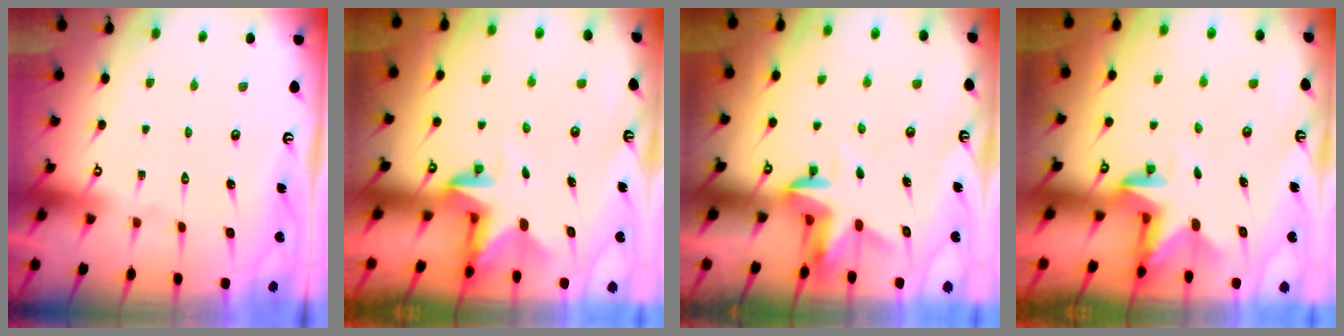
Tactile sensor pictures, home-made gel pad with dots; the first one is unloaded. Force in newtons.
{"total": 3.0, "press": 3.0, "slide": 0.2}
{"total": 3.4, "press": 3.4, "slide": 0.2}
{"total": 3.0, "press": 3.0, "slide": 0.3}